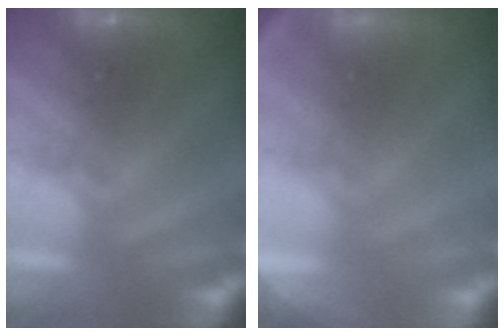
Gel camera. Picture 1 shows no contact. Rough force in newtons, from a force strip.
{"total": 3.3}